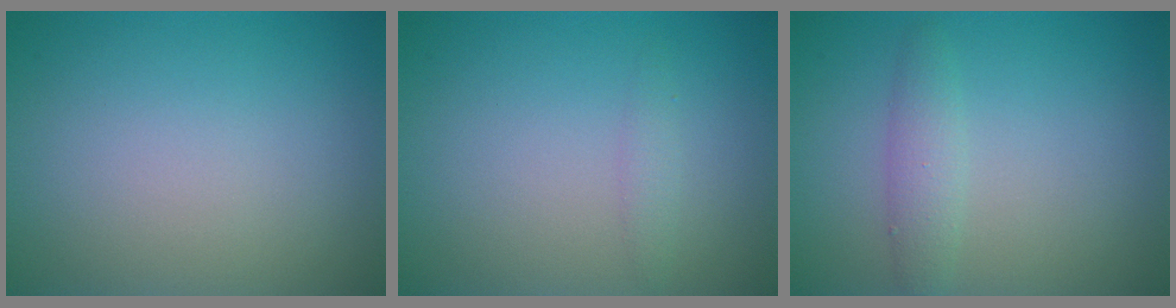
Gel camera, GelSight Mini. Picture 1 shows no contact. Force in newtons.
{"total": 1.0, "press": 1.0, "slide": 0.0}
{"total": 1.9, "press": 1.9, "slide": 0.1}